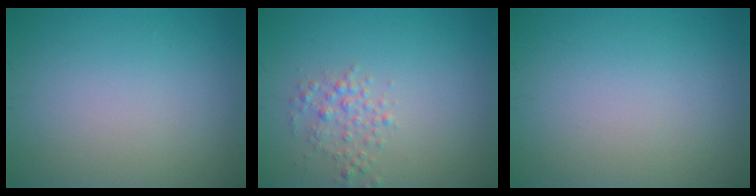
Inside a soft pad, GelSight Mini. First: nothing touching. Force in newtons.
{"total": 1.9, "press": 1.9, "slide": 0.0}
{"total": 0.0}